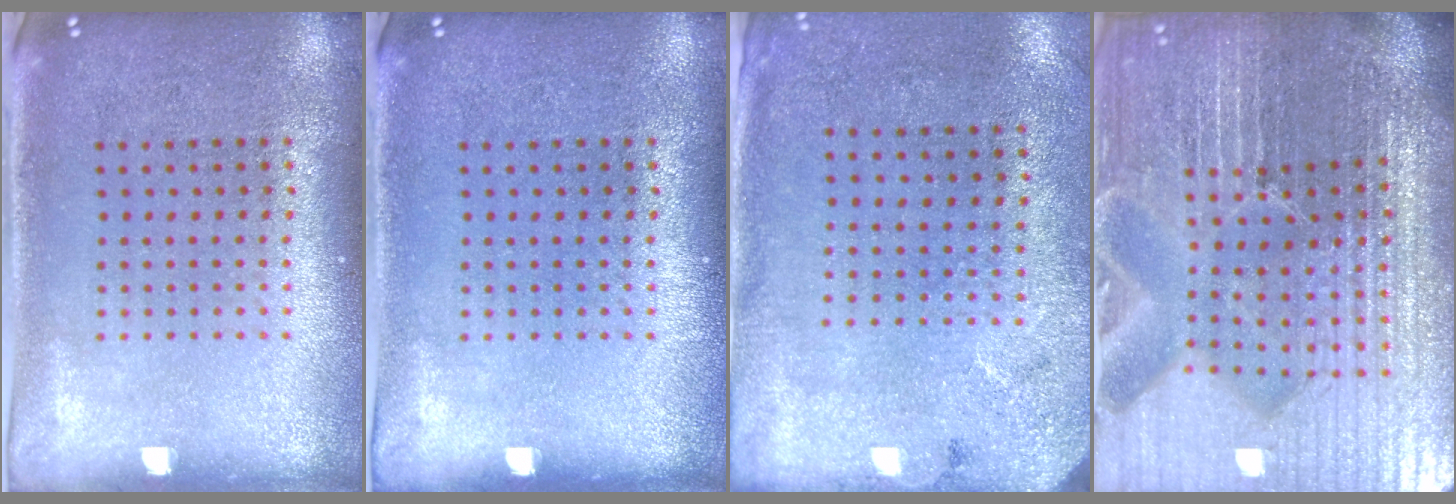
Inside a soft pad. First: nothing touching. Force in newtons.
{"total": 0.0}
{"total": 2.7, "press": 2.2, "slide": 1.7}
{"total": 7.2, "press": 6.2, "slide": 3.6}